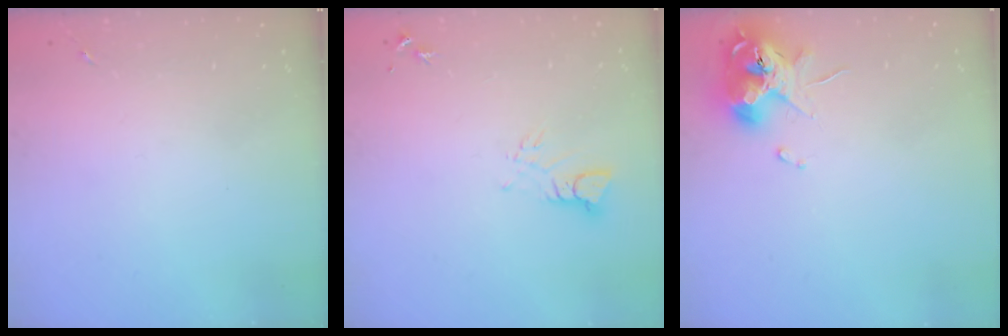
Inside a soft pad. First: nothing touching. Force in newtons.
{"total": 3.4, "press": 3.4, "slide": 0.3}
{"total": 11.4, "press": 11.3, "slide": 1.8}